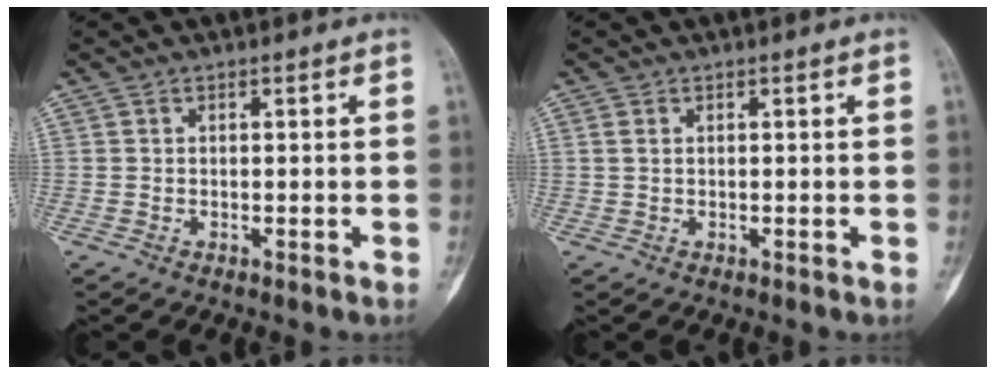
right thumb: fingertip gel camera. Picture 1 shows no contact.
{"total": 0.8, "force": [0.1, 0.5, 0.6], "torque": [-0.020, 0.006, 0.006]}